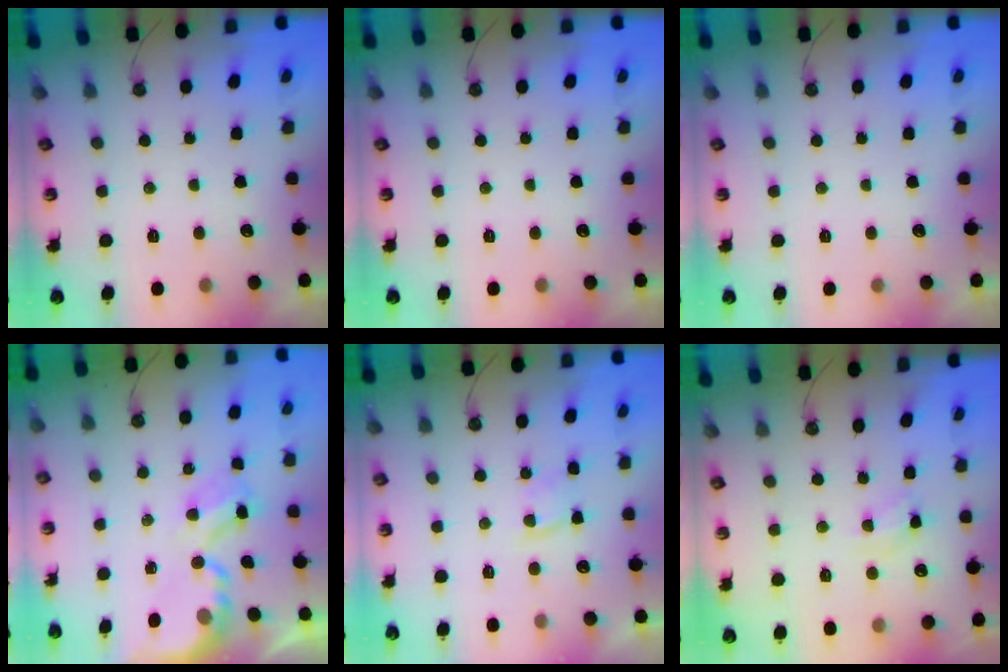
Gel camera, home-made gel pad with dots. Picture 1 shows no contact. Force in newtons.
{"total": 0.0}
{"total": 0.0}
{"total": 3.9, "press": 3.9, "slide": 0.2}
{"total": 5.0, "press": 4.9, "slide": 0.7}
{"total": 5.3, "press": 5.3, "slide": 0.3}